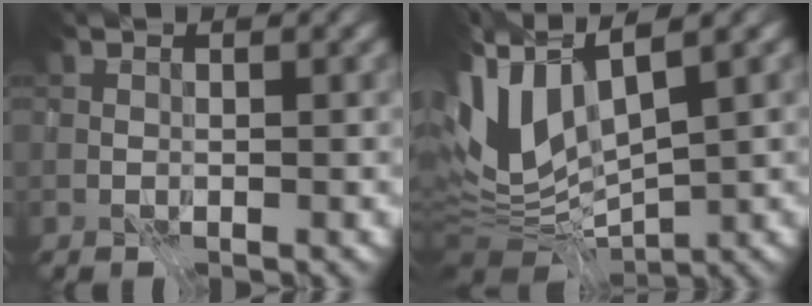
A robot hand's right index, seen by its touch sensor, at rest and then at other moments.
{"total": 9.3, "force": [0.4, 4.2, 8.3], "torque": [-0.186, 0.001, 0.006]}